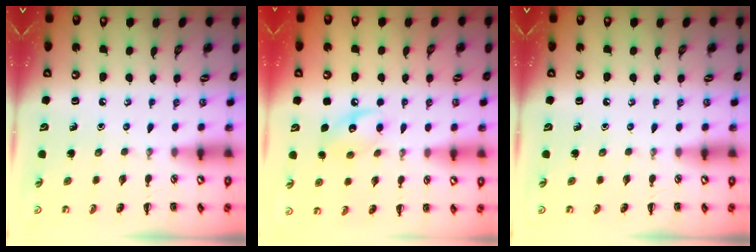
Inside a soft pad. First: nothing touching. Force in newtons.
{"total": 9.1, "press": 9.0, "slide": 0.8}
{"total": 0.0}